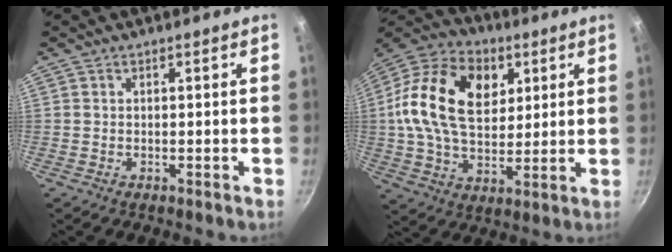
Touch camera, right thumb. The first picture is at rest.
{"total": 20.8, "force": [5.0, 14.0, 14.6], "torque": [-0.246, 0.006, 0.074]}